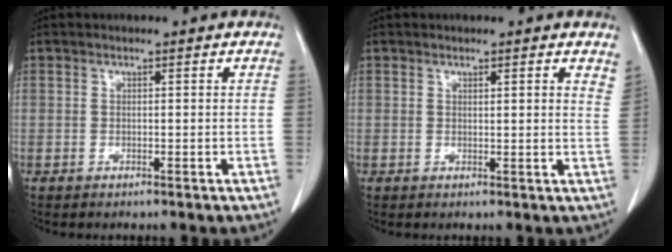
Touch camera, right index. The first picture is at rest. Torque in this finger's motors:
{"motor_torque": [0.03, -0.04, 0.02, 0.00]}